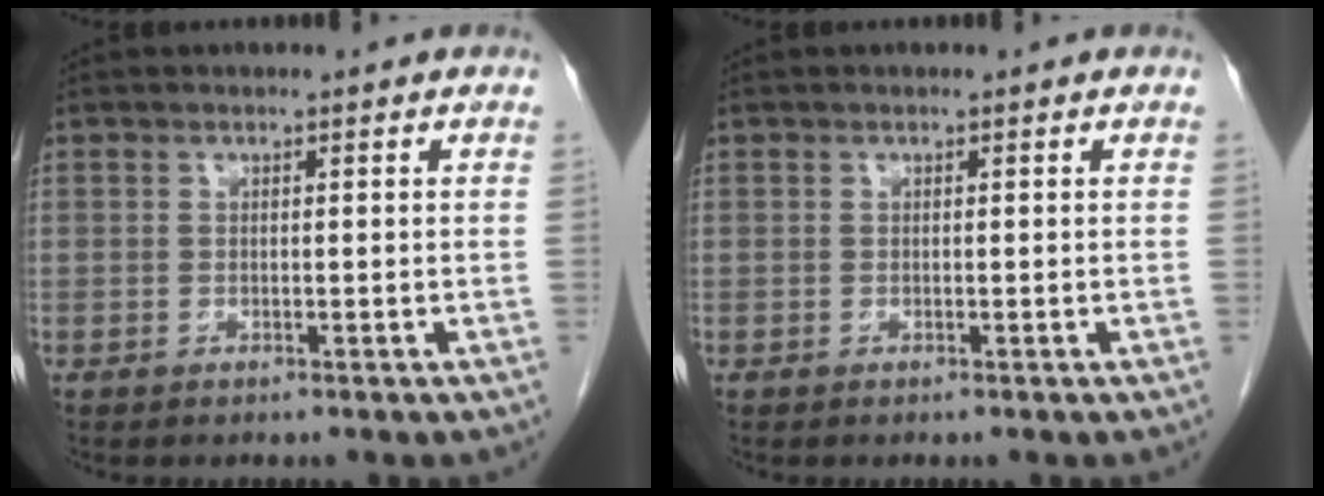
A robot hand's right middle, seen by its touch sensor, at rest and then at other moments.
{"total": 0.0}